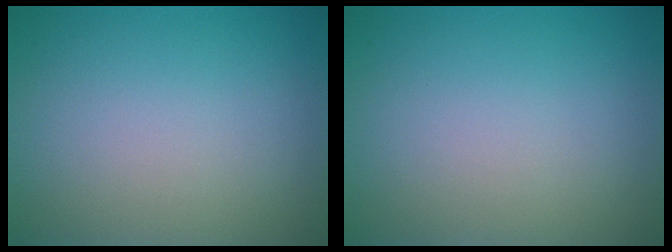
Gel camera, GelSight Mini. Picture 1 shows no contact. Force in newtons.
{"total": 0.0}